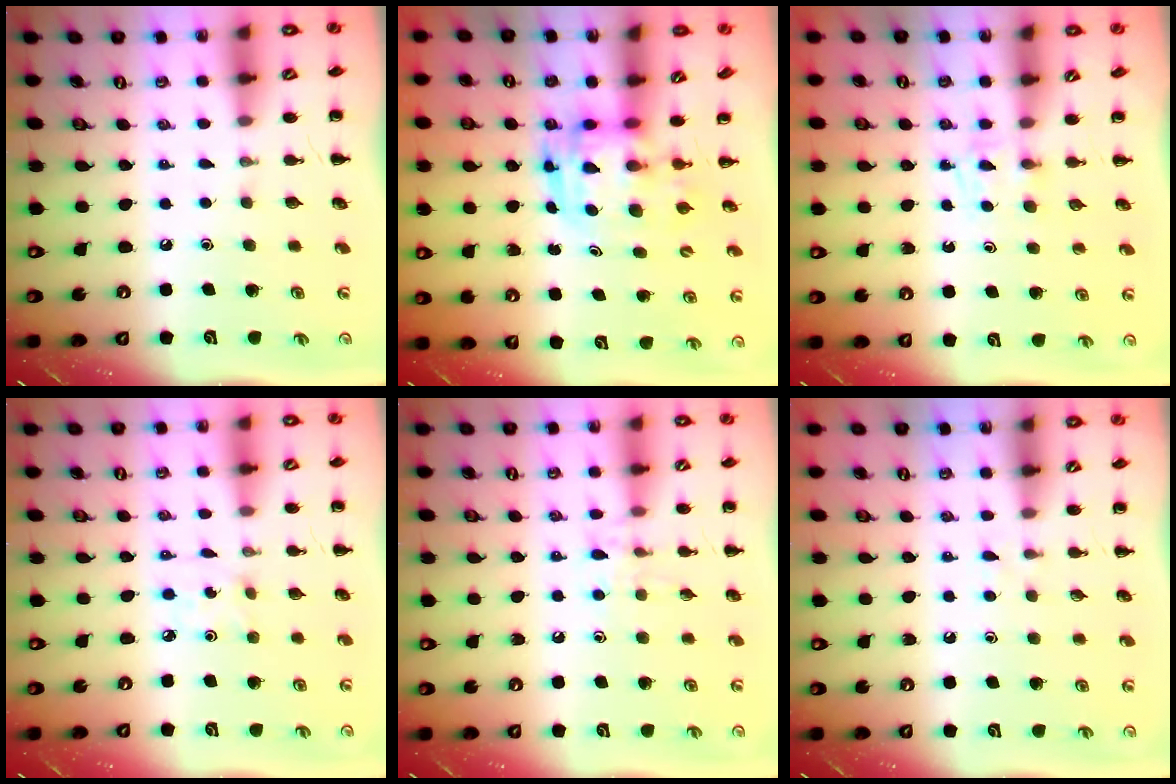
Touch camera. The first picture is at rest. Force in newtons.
{"total": 3.6, "press": 3.5, "slide": 0.7}
{"total": 2.5, "press": 2.2, "slide": 1.1}
{"total": 1.7, "press": 1.6, "slide": 0.6}
{"total": 8.0, "press": 7.9, "slide": 1.4}
{"total": 2.4, "press": 2.3, "slide": 1.0}